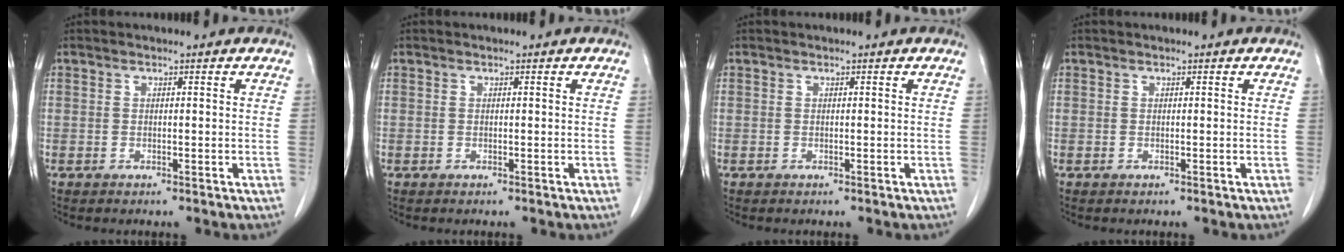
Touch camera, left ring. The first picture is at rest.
{"total": 0.0}
{"total": 0.0}
{"total": 0.0}